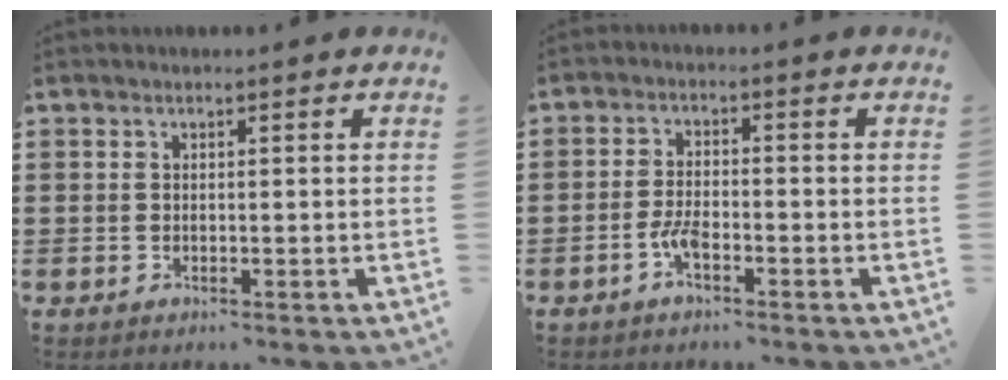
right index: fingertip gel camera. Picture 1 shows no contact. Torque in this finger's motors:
{"motor_torque": [-0.05, -0.03, 0.01, 0.02]}